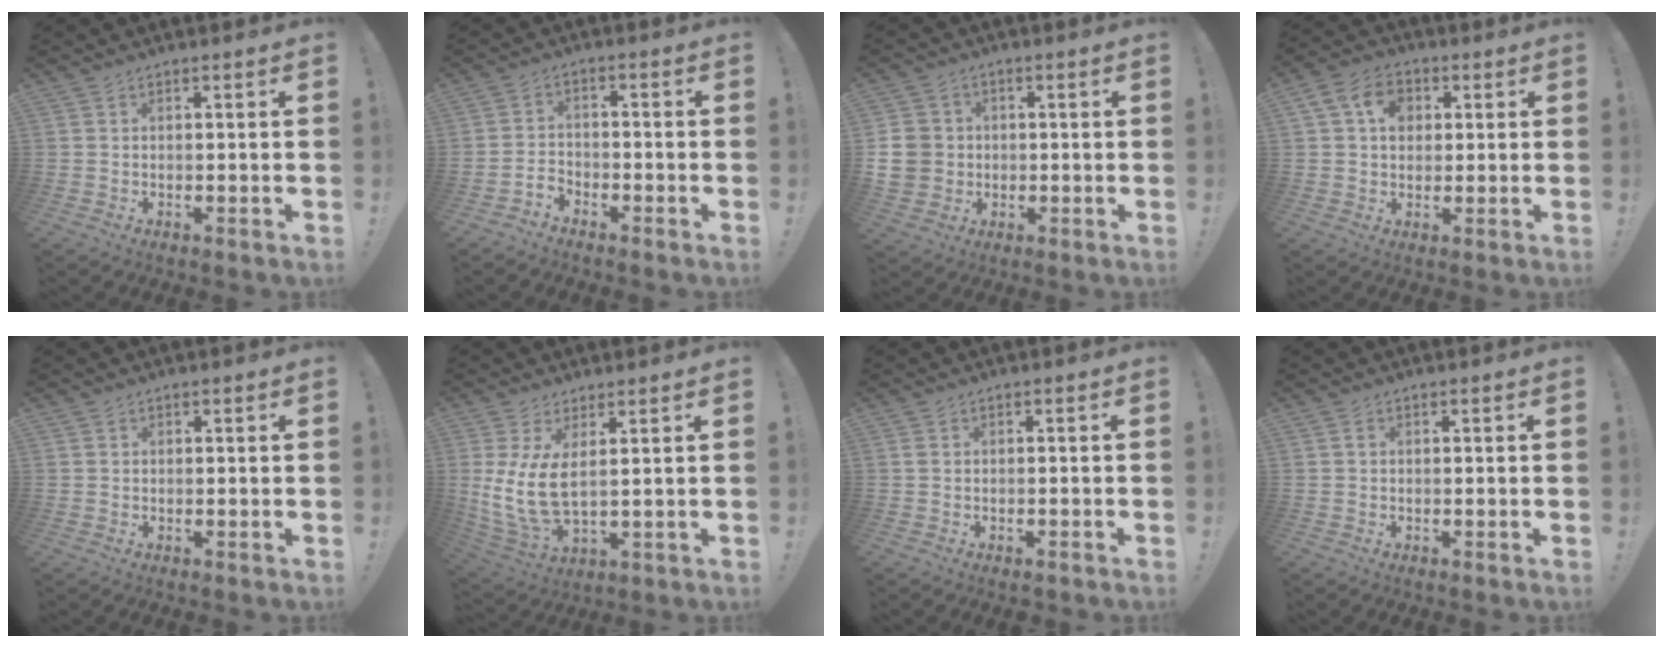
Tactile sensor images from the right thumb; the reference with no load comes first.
{"total": 3.4, "force": [-3.0, 1.4, 0.7], "torque": [-0.013, 0.005, -0.057]}
{"total": 10.0, "force": [0.0, 9.3, 3.7], "torque": [-0.073, 0.008, 0.007]}
{"total": 9.9, "force": [2.8, 7.8, 5.6], "torque": [-0.084, 0.005, 0.054]}
{"total": 0.6, "force": [0.3, 0.6, 0.0], "torque": [0.006, -0.002, 0.003]}
{"total": 11.0, "force": [2.7, 5.0, 9.4], "torque": [-0.194, -0.021, 0.056]}
{"total": 1.4, "force": [-0.8, 0.8, 0.8], "torque": [-0.020, 0.006, -0.012]}
{"total": 0.7, "force": [-0.1, 0.4, 0.5], "torque": [-0.011, 0.003, -0.002]}